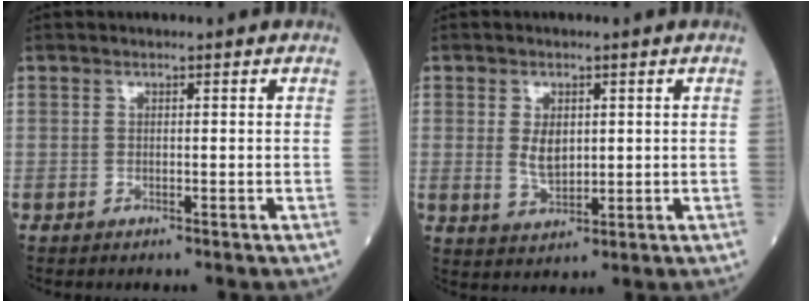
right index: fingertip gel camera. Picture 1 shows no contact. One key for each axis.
{"total": 4.0, "fx": 0.7, "fy": 2.2, "fz": 3.3, "tx": -0.063, "ty": -0.003, "tz": 0.019}